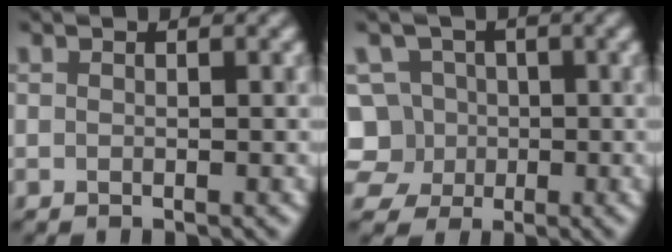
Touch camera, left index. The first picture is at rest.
{"total": 6.4, "force": [-1.0, 5.9, 2.4], "torque": [-0.031, 0.028, -0.044]}